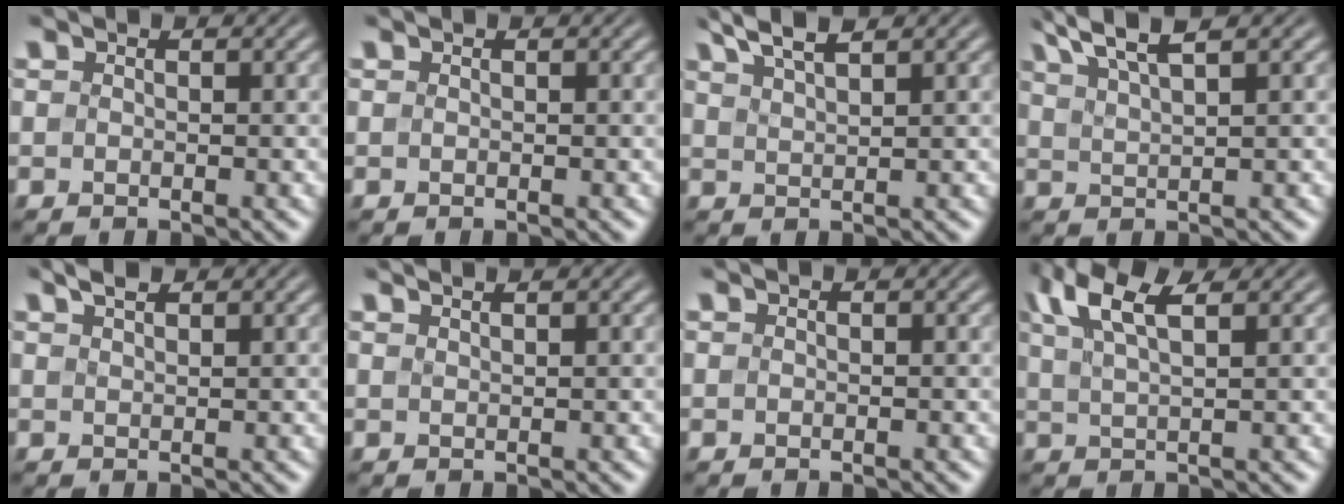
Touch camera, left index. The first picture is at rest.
{"total": 0.0}
{"total": 3.7, "force": [2.8, 0.7, 2.3], "torque": [-0.035, 0.015, 0.047]}
{"total": 4.5, "force": [3.3, 0.8, 3.1], "torque": [-0.051, 0.015, 0.056]}
{"total": 1.5, "force": [1.2, 0.4, 0.9], "torque": [-0.016, 0.005, 0.022]}
{"total": 1.7, "force": [1.2, 0.6, 1.0], "torque": [-0.001, -0.003, 0.004]}
{"total": 0.0}
{"total": 5.7, "force": [3.2, 1.8, 4.4], "torque": [-0.083, 0.020, 0.052]}